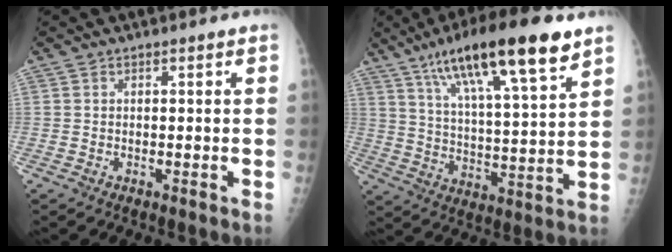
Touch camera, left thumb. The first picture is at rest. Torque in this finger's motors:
{"motor_torque": [1.39, -0.09, 1.63, -0.93, 0.17]}